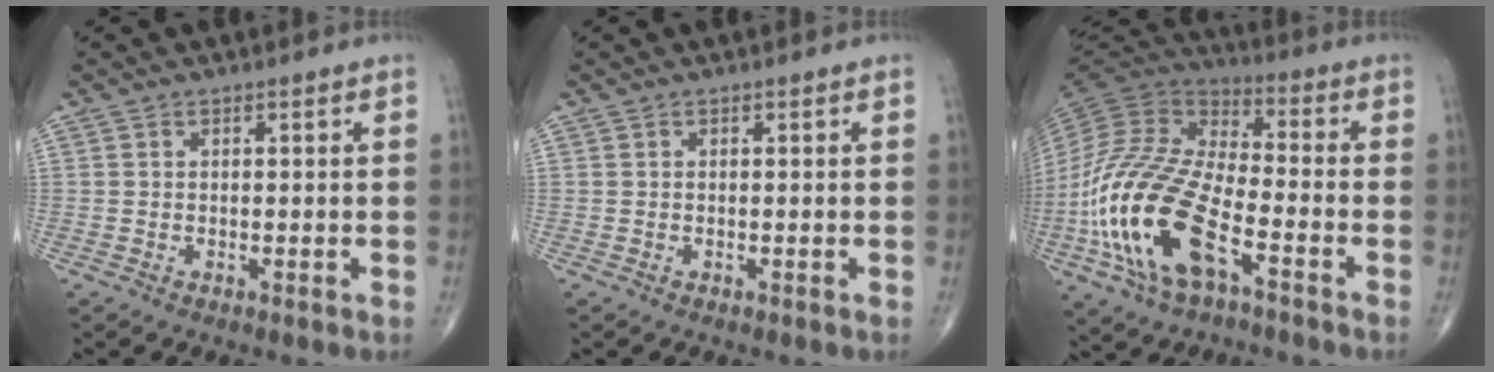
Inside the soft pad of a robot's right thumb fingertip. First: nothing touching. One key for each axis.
{"total": 0.0}
{"total": 21.9, "fx": -8.0, "fy": 9.8, "fz": 17.9, "tx": -0.374, "ty": 0.032, "tz": -0.151}